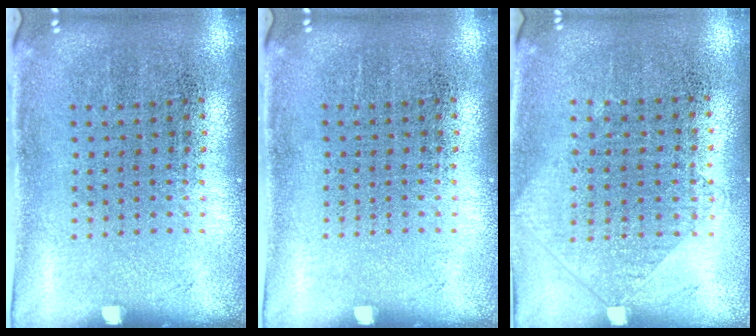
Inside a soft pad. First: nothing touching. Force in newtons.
{"total": 0.0}
{"total": 0.9, "press": 0.8, "slide": 0.3}